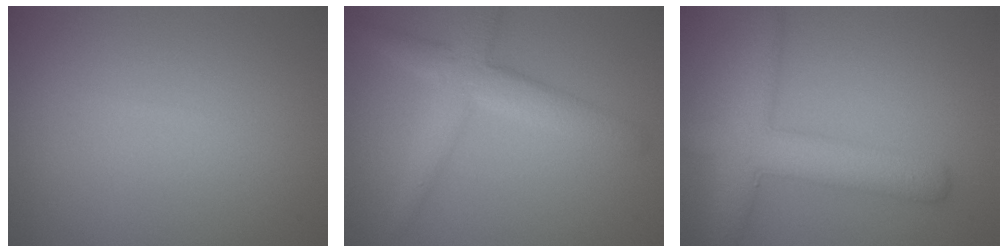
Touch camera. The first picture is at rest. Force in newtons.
{"total": 4.0, "press": 3.9, "slide": 0.2}
{"total": 5.8, "press": 5.8, "slide": 0.3}